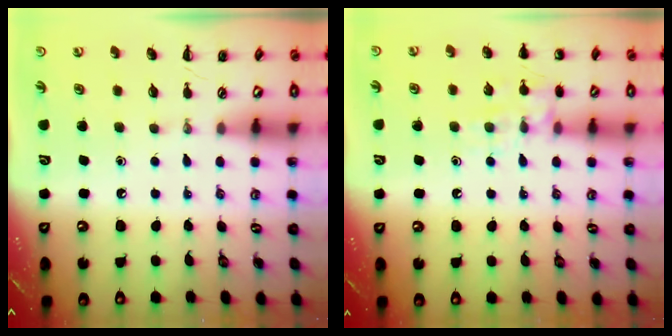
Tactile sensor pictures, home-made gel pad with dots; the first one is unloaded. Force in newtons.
{"total": 10.3, "press": 10.2, "slide": 0.8}